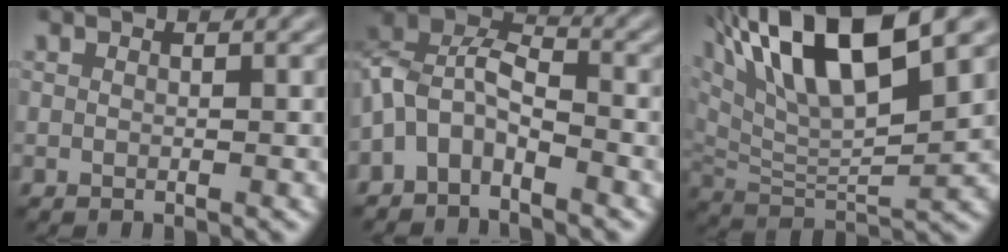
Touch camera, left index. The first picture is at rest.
{"total": 5.1, "force": [-2.8, 2.8, 3.2], "torque": [-0.061, 0.010, -0.064]}
{"total": 12.8, "force": [7.2, 3.6, 10.0], "torque": [-0.171, 0.016, 0.126]}